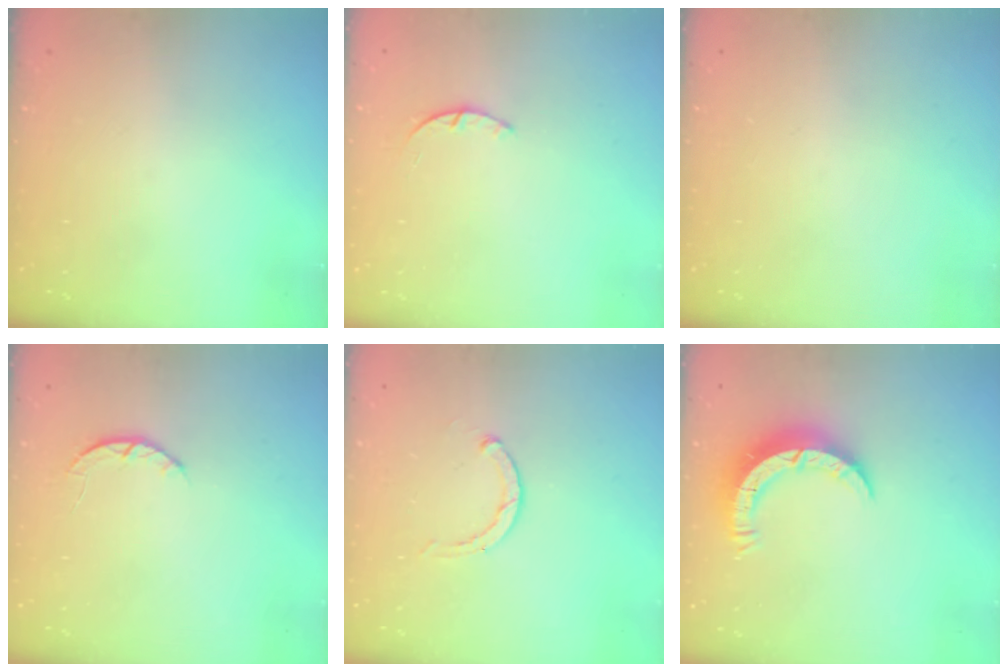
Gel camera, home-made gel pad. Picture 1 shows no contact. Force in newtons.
{"total": 1.4, "press": 1.4, "slide": 0.3}
{"total": 0.0}
{"total": 2.6, "press": 2.5, "slide": 0.4}
{"total": 2.3, "press": 2.3, "slide": 0.3}
{"total": 7.7, "press": 7.7, "slide": 0.4}